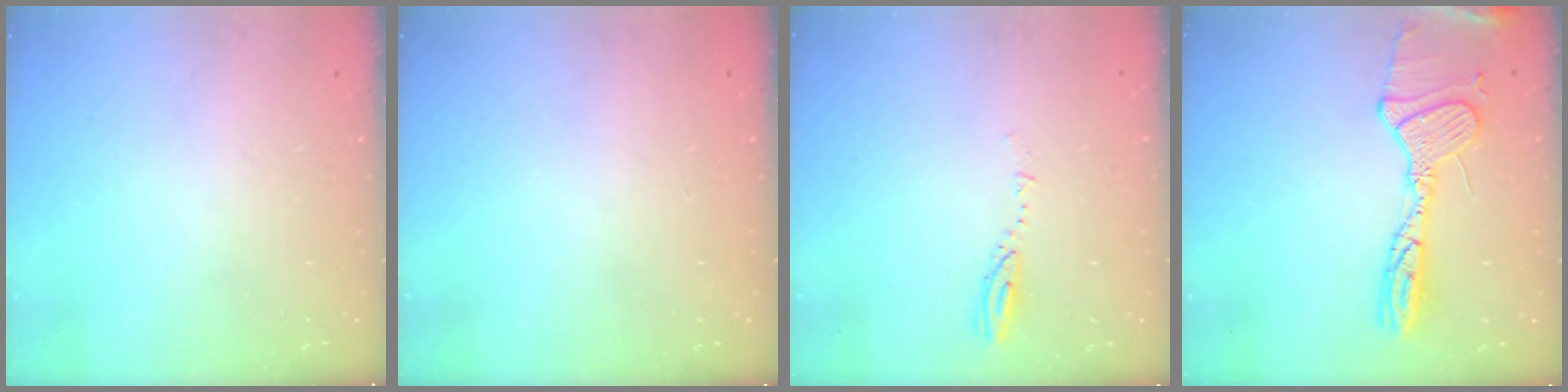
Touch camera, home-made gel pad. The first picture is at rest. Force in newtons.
{"total": 0.0}
{"total": 2.9, "press": 2.9, "slide": 0.3}
{"total": 15.8, "press": 15.8, "slide": 1.1}